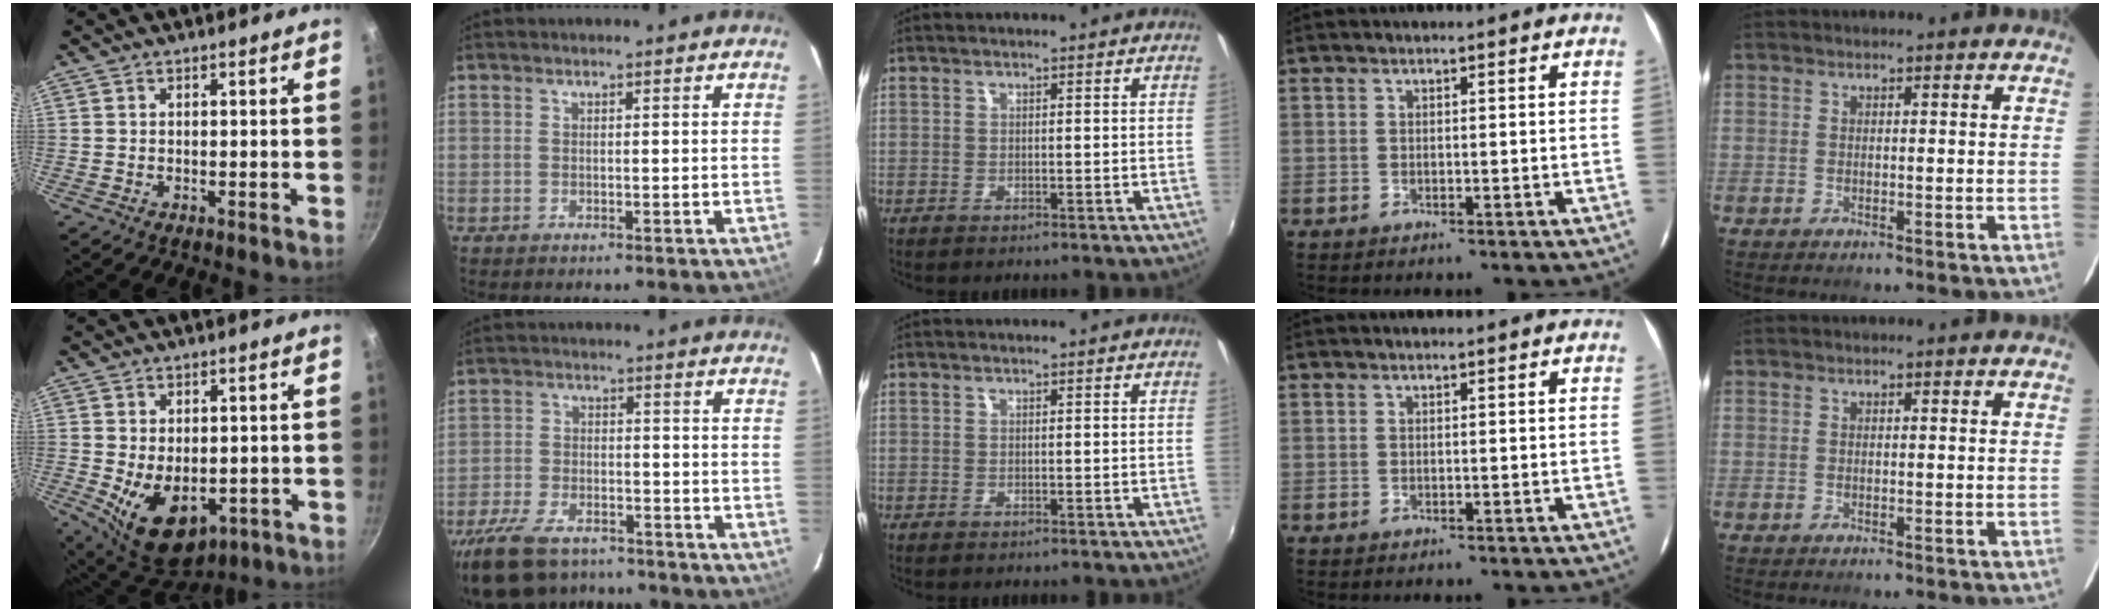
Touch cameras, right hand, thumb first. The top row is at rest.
{"thumb": {"total": 12.3, "force": [-2.6, 8.0, 9.0], "torque": [-0.114, -0.015, -0.014]}, "index": {"total": 16.1, "force": [-12.0, 7.8, 7.4], "torque": [-0.182, -0.013, -0.197]}}